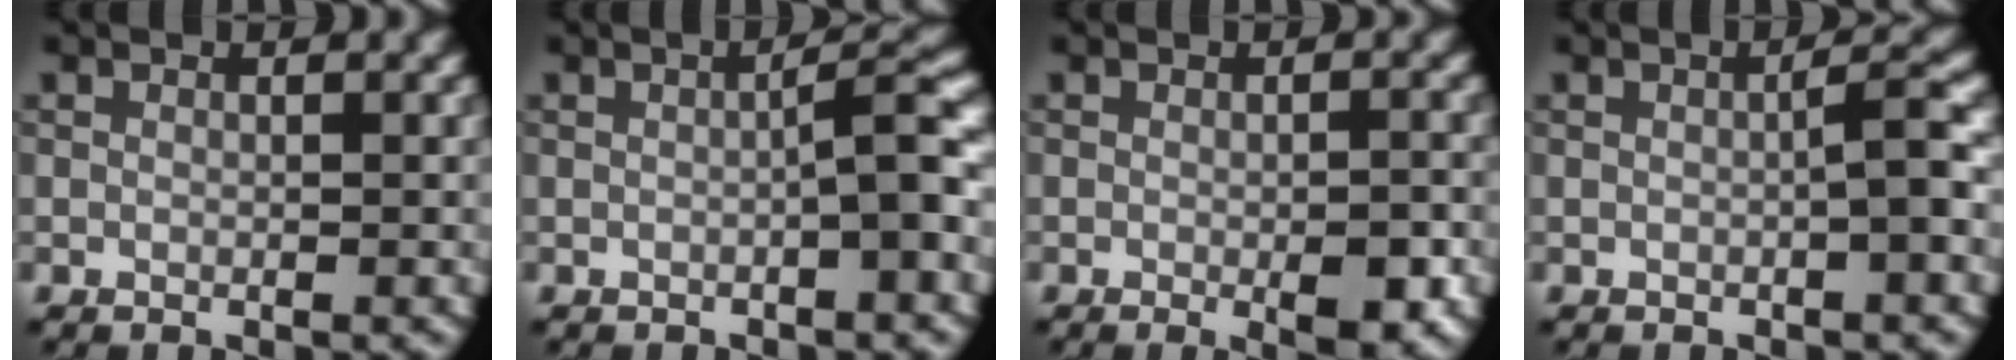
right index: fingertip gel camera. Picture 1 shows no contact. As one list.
[{"total": 2.9, "force": [-0.7, 0.2, 2.9], "torque": [-0.043, 0.018, -0.014]}, {"total": 3.4, "force": [-1.0, 0.8, 3.1], "torque": [-0.048, -0.005, -0.011]}, {"total": 2.4, "force": [-0.4, 0.2, 2.3], "torque": [-0.035, 0.012, -0.011]}]